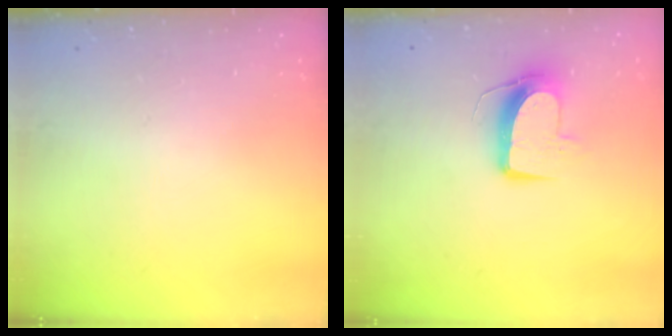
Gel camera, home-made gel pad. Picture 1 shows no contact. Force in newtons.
{"total": 9.8, "press": 9.8, "slide": 1.0}